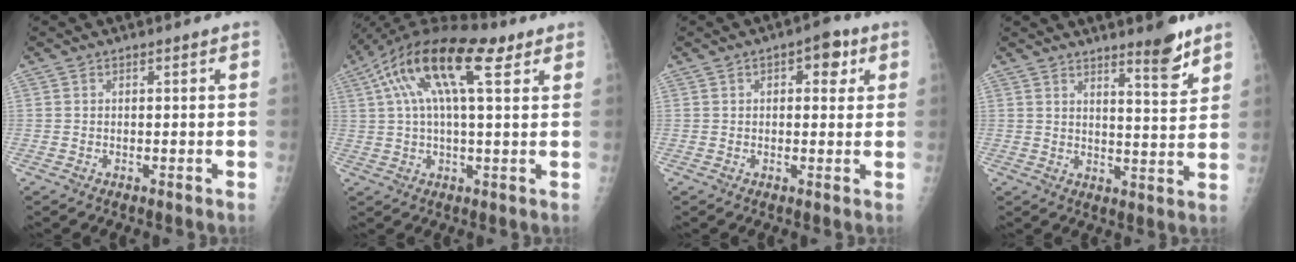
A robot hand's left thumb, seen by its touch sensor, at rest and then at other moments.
{"total": 16.6, "force": [6.9, 6.0, 13.8], "torque": [-0.254, 0.031, 0.114]}
{"total": 5.1, "force": [2.0, 2.8, 3.8], "torque": [-0.024, -0.001, 0.019]}
{"total": 7.0, "force": [5.2, 1.0, 4.5], "torque": [-0.055, -0.043, 0.076]}